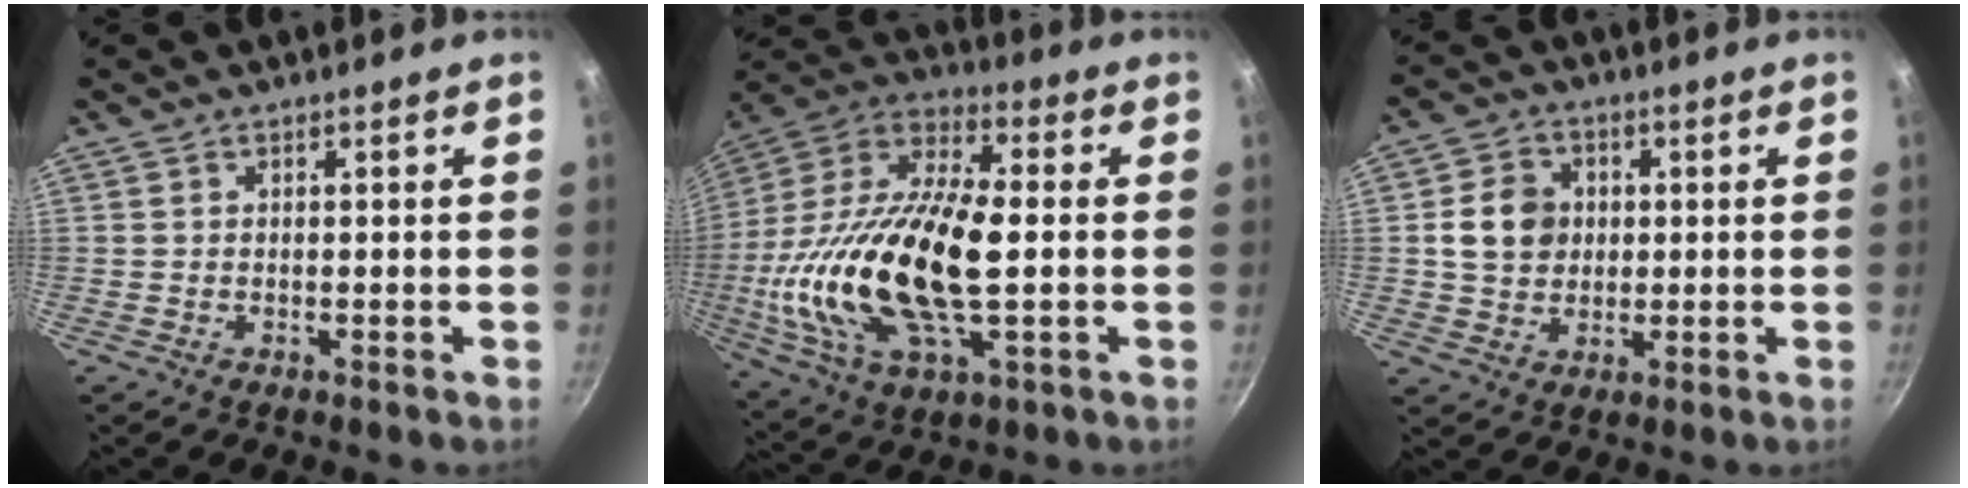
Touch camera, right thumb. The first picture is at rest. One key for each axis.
{"total": 27.4, "fx": -1.5, "fy": 12.5, "fz": 24.3, "tx": -0.483, "ty": 0.022, "tz": -0.035}
{"total": 8.2, "fx": 1.1, "fy": 7.0, "fz": 4.1, "tx": -0.048, "ty": 0.009, "tz": 0.012}